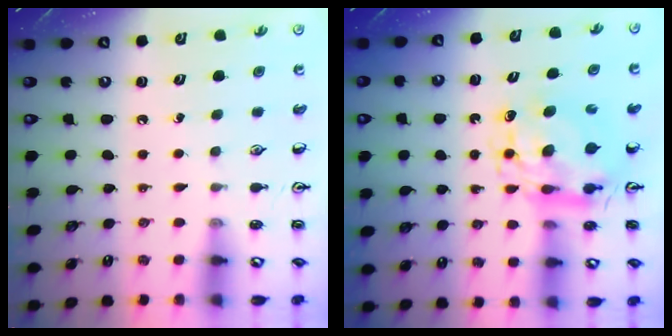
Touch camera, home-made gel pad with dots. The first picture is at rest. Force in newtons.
{"total": 9.7, "press": 9.7, "slide": 0.8}